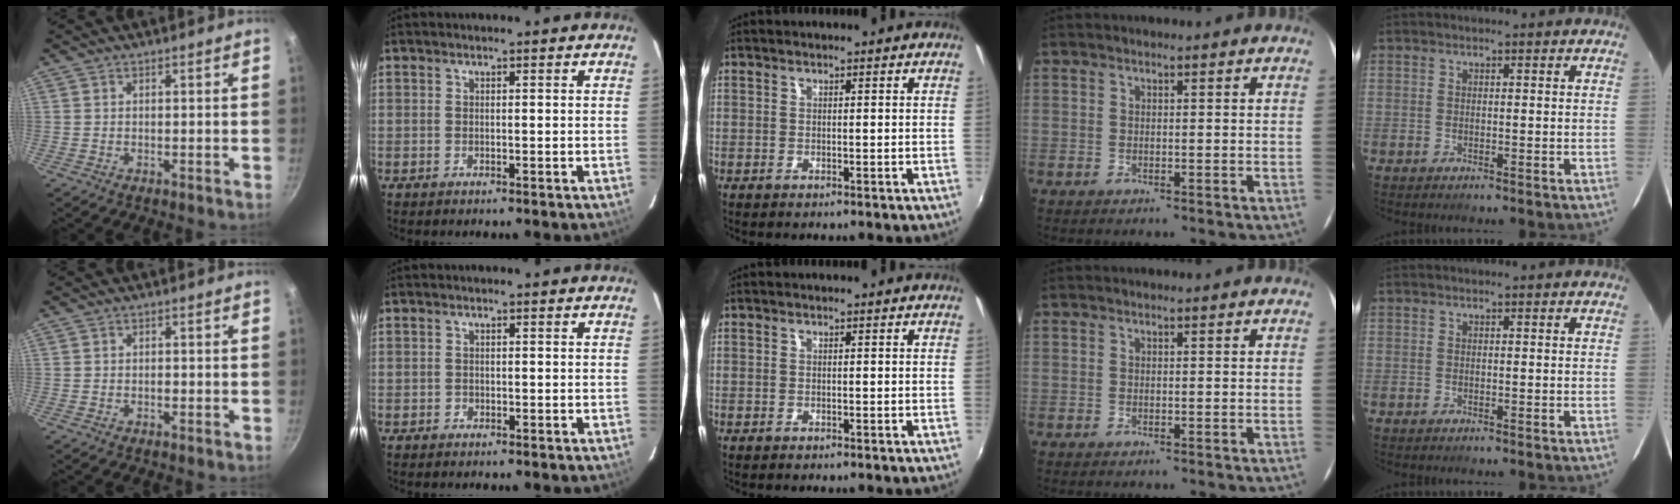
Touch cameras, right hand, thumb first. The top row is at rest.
{"thumb": {"total": 0.7, "force": [-0.2, 0.5, 0.4], "torque": [-0.005, 0.003, -0.005]}, "index": {"total": 0.6, "force": [-0.3, 0.5, 0.0], "torque": [0.001, 0.002, -0.006]}}